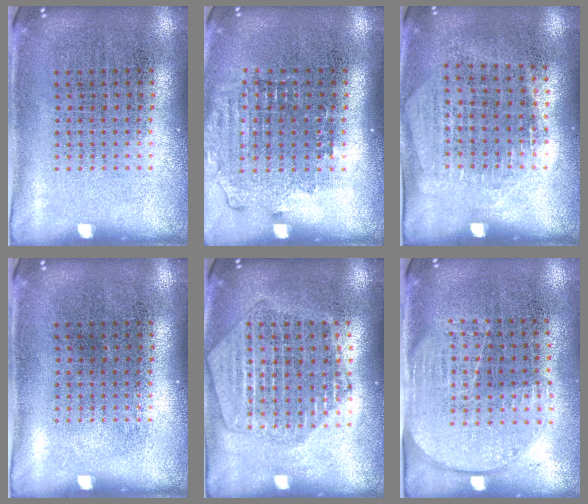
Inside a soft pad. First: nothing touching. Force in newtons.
{"total": 1.6, "press": 1.4, "slide": 0.6}
{"total": 1.3, "press": 1.2, "slide": 0.6}
{"total": 0.0}
{"total": 1.9, "press": 1.8, "slide": 0.6}
{"total": 1.7, "press": 1.4, "slide": 0.8}